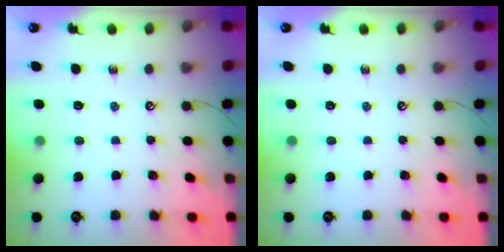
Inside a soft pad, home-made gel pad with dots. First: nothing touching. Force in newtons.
{"total": 0.0}